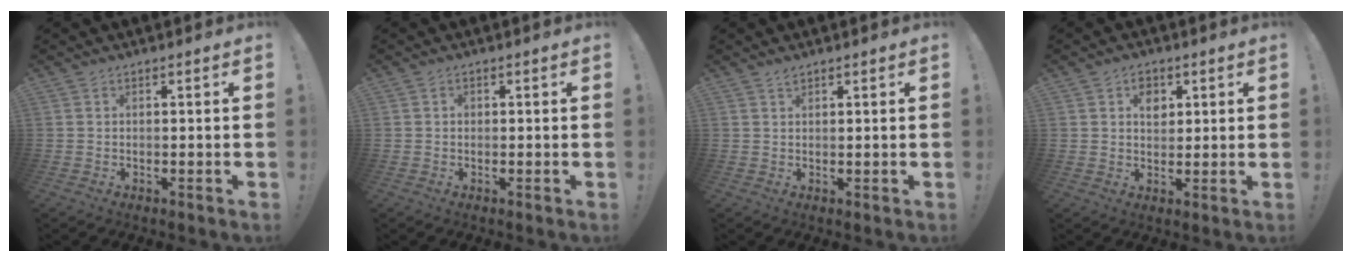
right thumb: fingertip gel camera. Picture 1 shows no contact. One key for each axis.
{"total": 1.4, "fx": 0.1, "fy": 1.2, "fz": 0.6, "tx": -0.006, "ty": 0.003, "tz": -0.001}
{"total": 1.4, "fx": 1.2, "fy": 0.5, "fz": 0.6, "tx": 0.003, "ty": -0.007, "tz": 0.019}
{"total": 5.1, "fx": 2.0, "fy": 4.0, "fz": 2.4, "tx": -0.019, "ty": -0.006, "tz": 0.031}